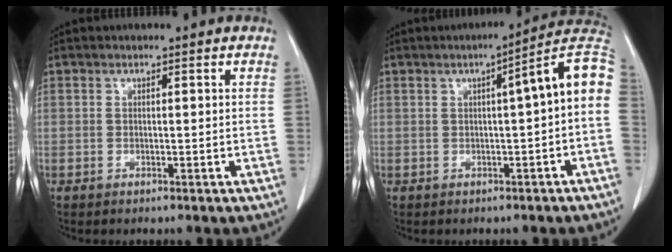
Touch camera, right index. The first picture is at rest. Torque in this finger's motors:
{"motor_torque": [0.85, -0.14, 0.37, 0.09]}